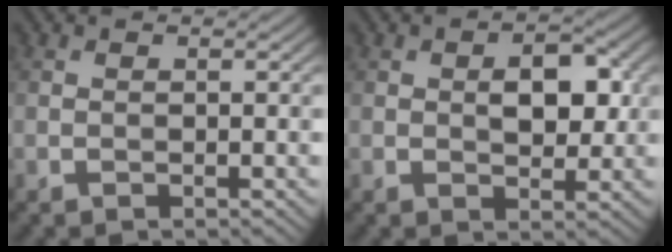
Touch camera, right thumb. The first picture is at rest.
{"total": 5.0, "force": [0.7, 2.8, 4.1], "torque": [-0.058, -0.002, 0.010]}